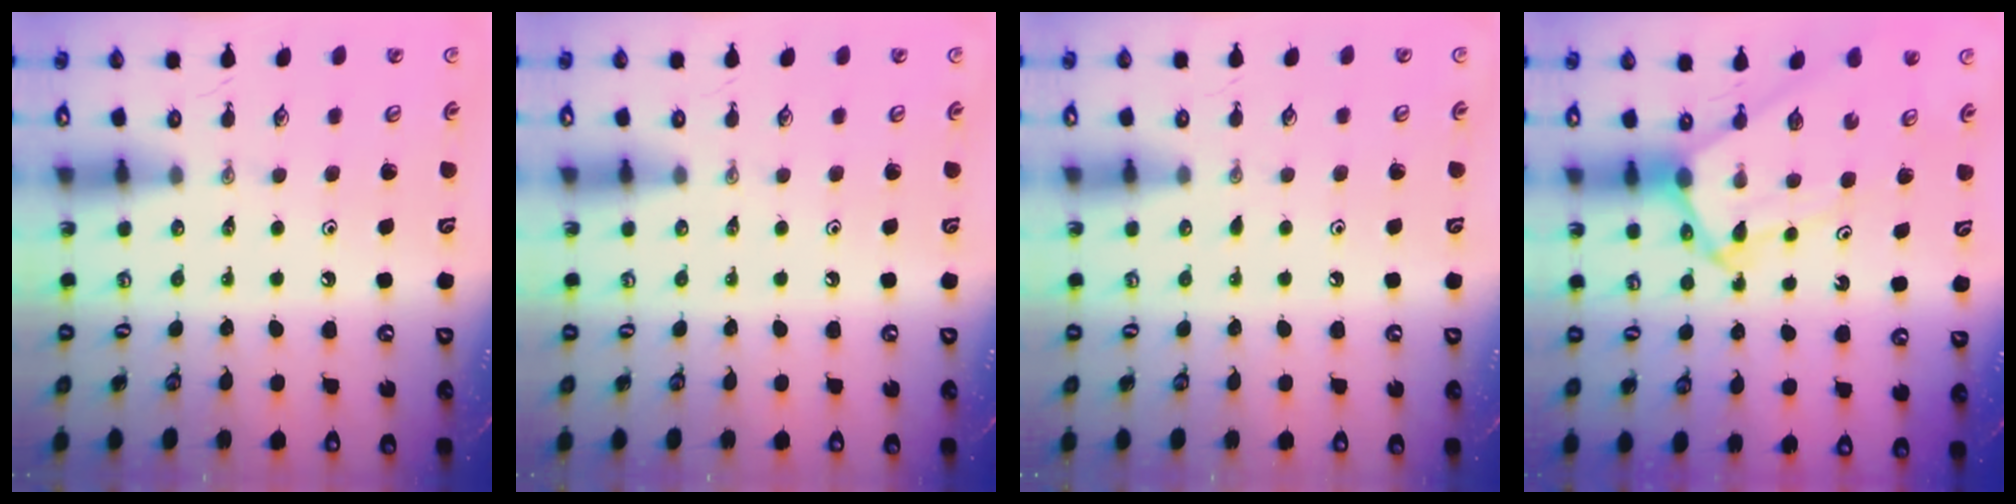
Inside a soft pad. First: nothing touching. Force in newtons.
{"total": 0.0}
{"total": 2.8, "press": 2.8, "slide": 0.3}
{"total": 7.7, "press": 7.6, "slide": 0.6}